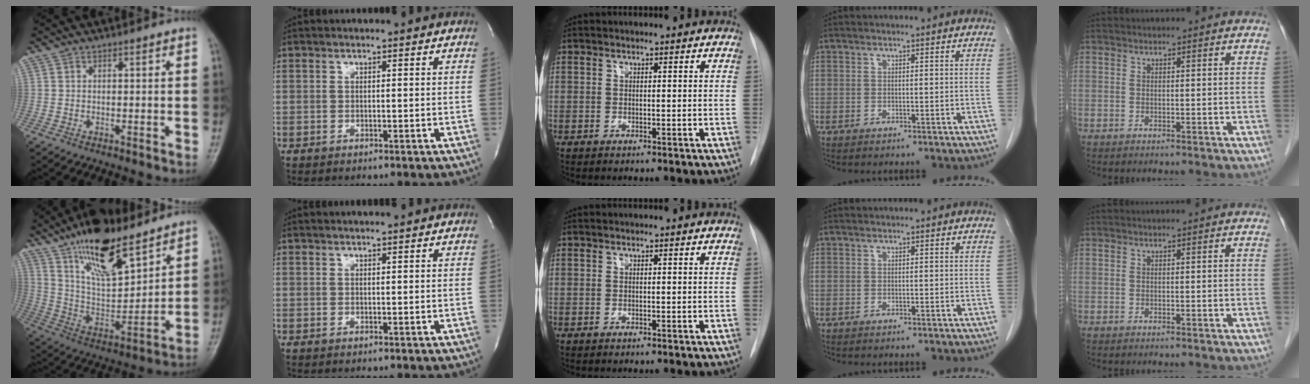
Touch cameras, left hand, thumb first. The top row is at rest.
{"thumb": {"total": 18.4, "force": [12.8, 6.6, 11.5], "torque": [-0.165, -0.064, 0.239]}, "index": {"total": 1.6, "force": [1.5, -0.1, 0.6], "torque": [-0.009, 0.010, 0.024]}}